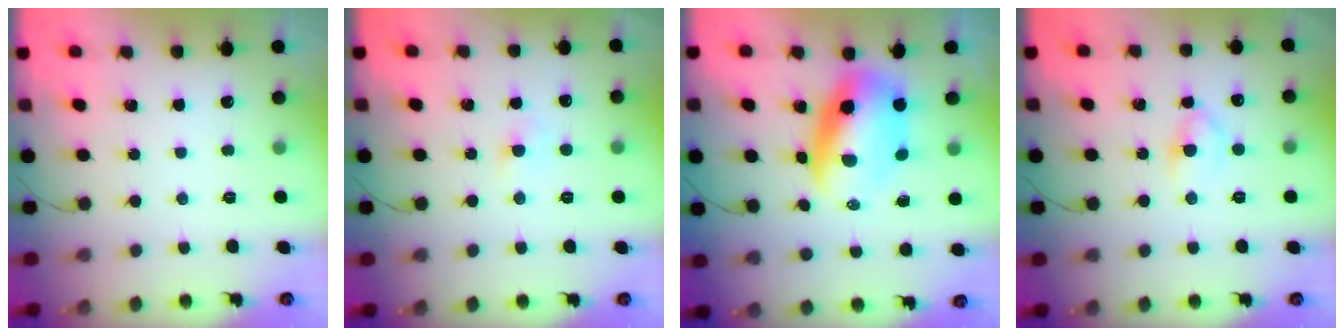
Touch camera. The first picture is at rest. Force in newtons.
{"total": 2.4, "press": 2.2, "slide": 0.9}
{"total": 10.7, "press": 10.3, "slide": 2.9}
{"total": 4.6, "press": 4.4, "slide": 1.5}